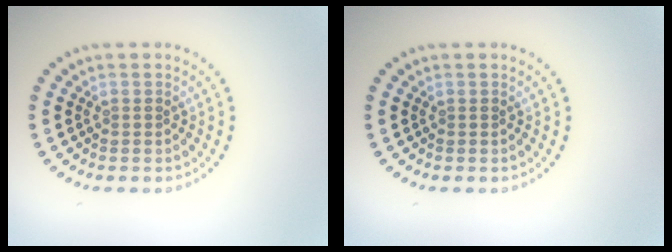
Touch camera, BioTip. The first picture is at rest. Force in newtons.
{"total": 0.0}